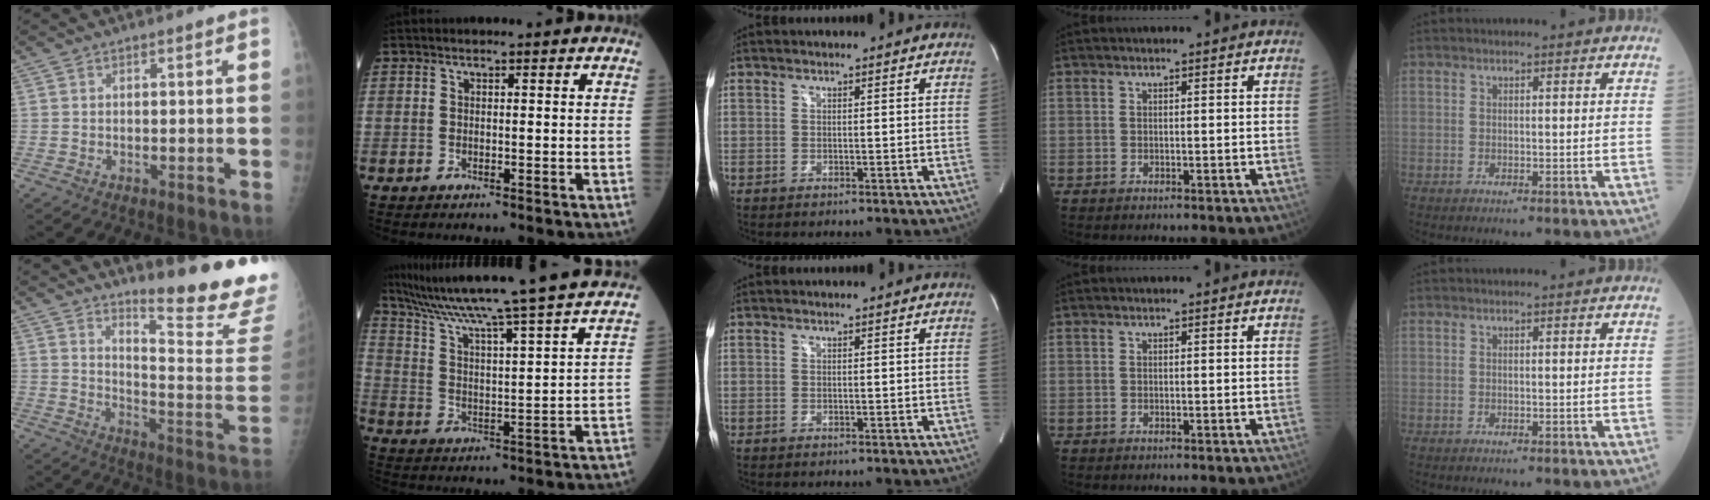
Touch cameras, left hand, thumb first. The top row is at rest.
{"thumb": {"total": 19.2, "force": [16.3, 1.2, 10.0], "torque": [-0.117, -0.182, 0.218]}, "index": {"total": 26.1, "force": [22.9, -2.3, 12.3], "torque": [-0.212, -0.043, 0.322]}}